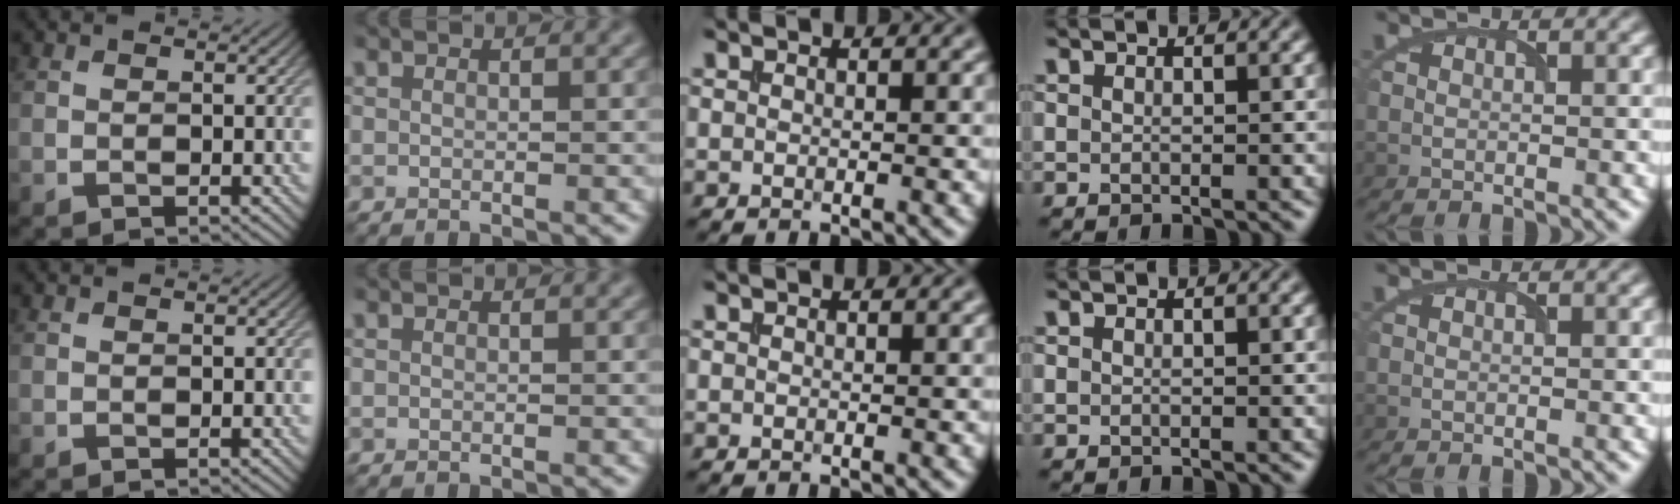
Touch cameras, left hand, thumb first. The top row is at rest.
{}